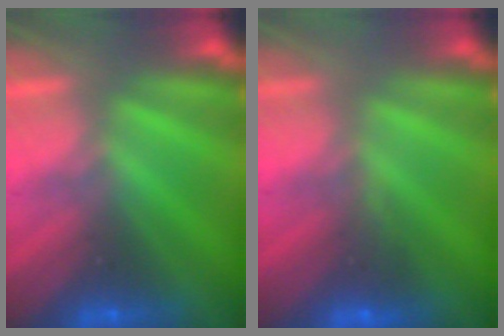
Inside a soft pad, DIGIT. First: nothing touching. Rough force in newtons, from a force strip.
{"total": 3.1}